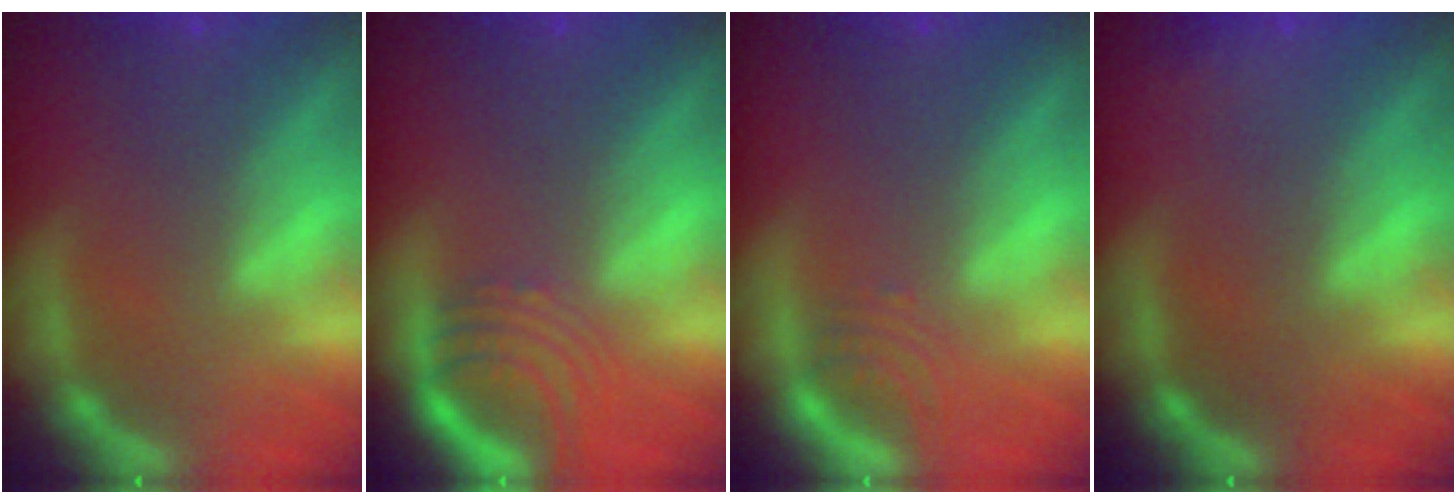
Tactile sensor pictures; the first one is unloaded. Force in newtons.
{"total": 4.5}
{"total": 2.0}
{"total": 0.9}